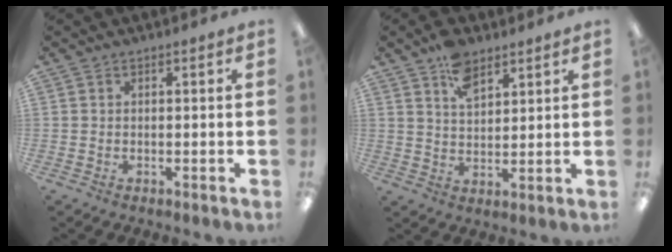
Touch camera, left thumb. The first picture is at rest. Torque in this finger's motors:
{"motor_torque": [1.17, 0.60, 1.35, -0.85, 0.02]}